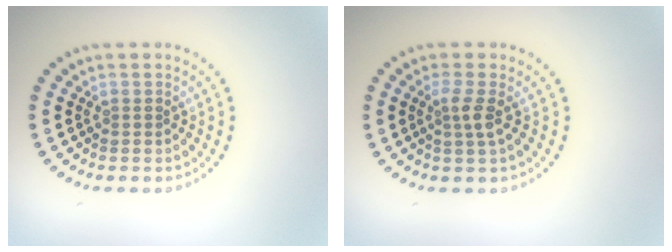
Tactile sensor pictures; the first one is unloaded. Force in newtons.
{"total": 1.9, "press": 1.4, "slide": 1.3}